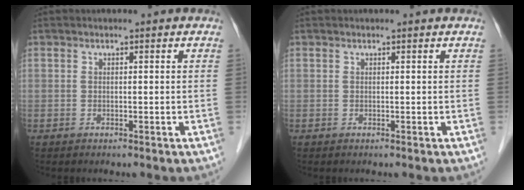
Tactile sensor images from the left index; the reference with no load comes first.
{"total": 0.0}